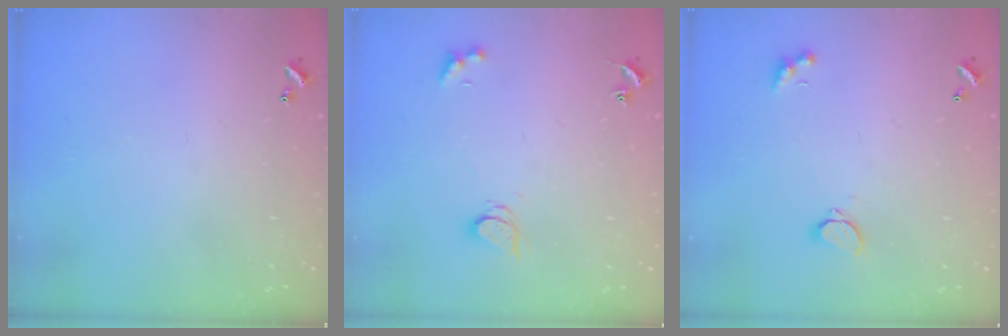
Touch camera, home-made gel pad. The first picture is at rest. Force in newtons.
{"total": 1.5, "press": 1.4, "slide": 0.4}
{"total": 1.5, "press": 1.4, "slide": 0.5}